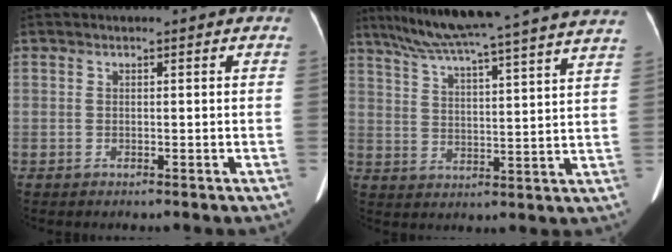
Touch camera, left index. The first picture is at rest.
{"total": 26.0, "force": [22.5, -0.8, 13.0], "torque": [-0.218, -0.008, 0.302]}